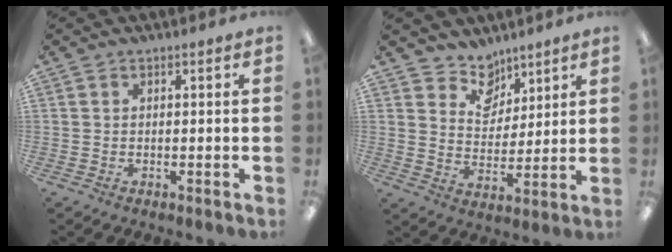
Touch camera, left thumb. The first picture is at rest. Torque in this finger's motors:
{"motor_torque": [0.17, 0.27, -0.30, -0.42, -0.02]}